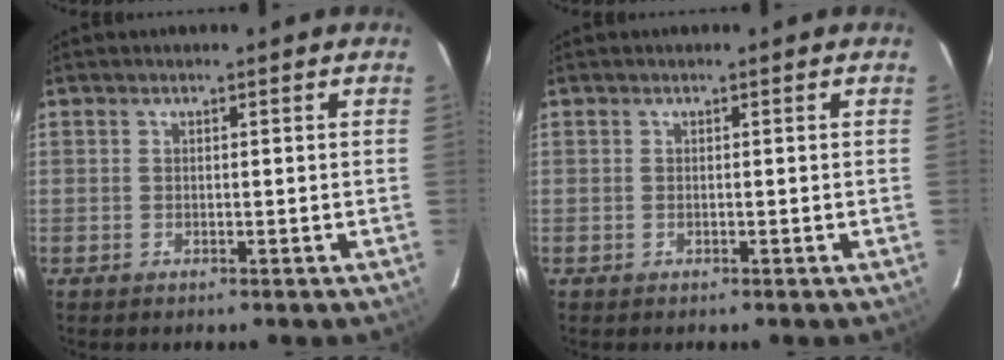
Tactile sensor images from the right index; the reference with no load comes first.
{"total": 0.0}